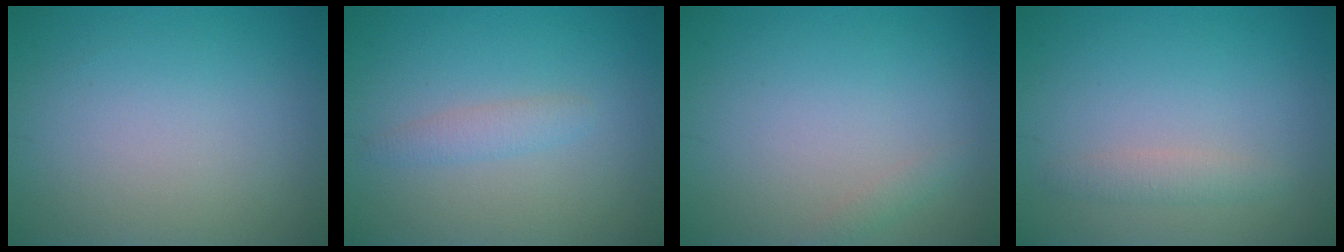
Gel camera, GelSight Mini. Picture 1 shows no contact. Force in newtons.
{"total": 1.4, "press": 1.4, "slide": 0.1}
{"total": 0.7, "press": 0.7, "slide": 0.0}
{"total": 1.4, "press": 1.4, "slide": 0.0}